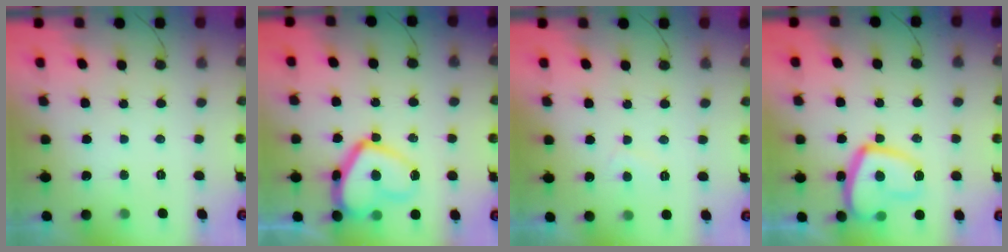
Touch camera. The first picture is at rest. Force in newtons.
{"total": 14.1, "press": 14.0, "slide": 1.2}
{"total": 1.2, "press": 1.2, "slide": 0.3}
{"total": 16.0, "press": 15.9, "slide": 1.7}